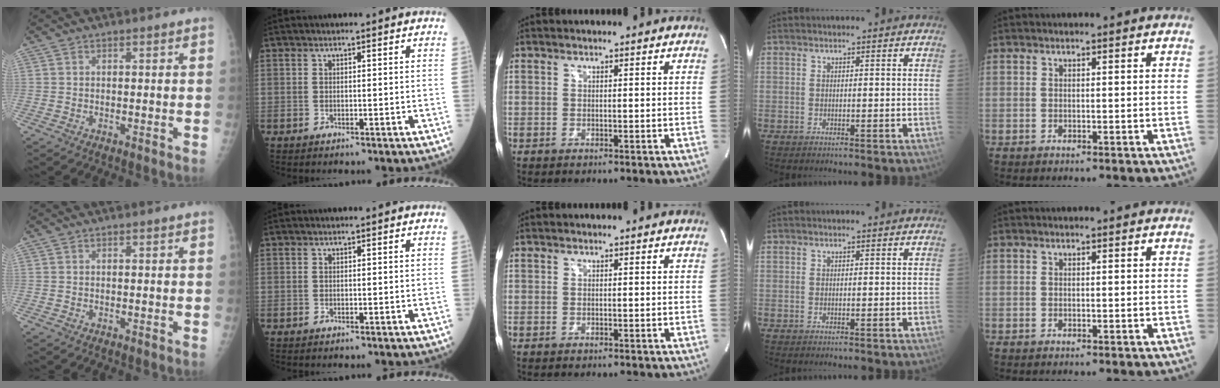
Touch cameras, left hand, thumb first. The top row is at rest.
{}